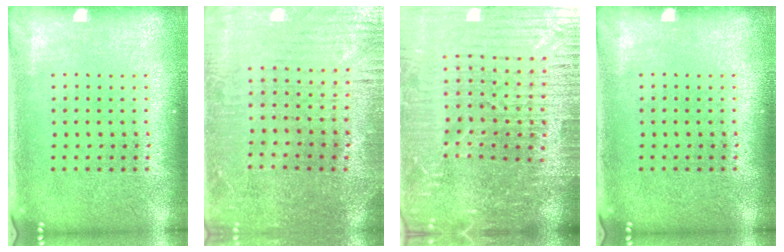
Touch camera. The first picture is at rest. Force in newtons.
{"total": 1.1, "press": 1.0, "slide": 0.4}
{"total": 6.3, "press": 5.6, "slide": 3.0}
{"total": 0.0}